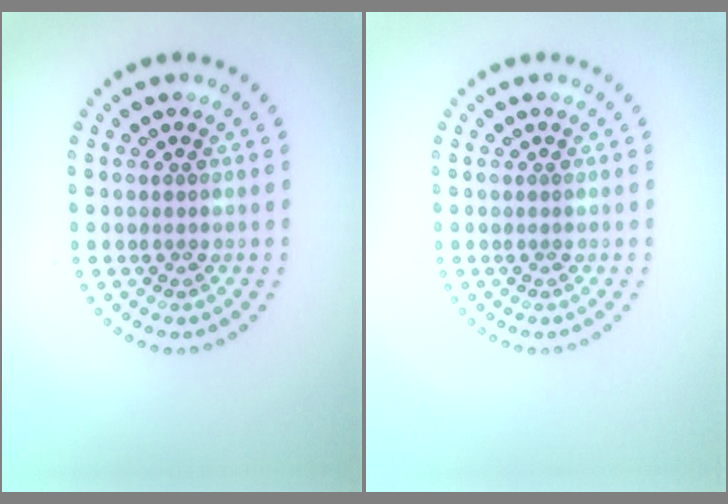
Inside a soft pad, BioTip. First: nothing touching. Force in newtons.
{"total": 0.0}